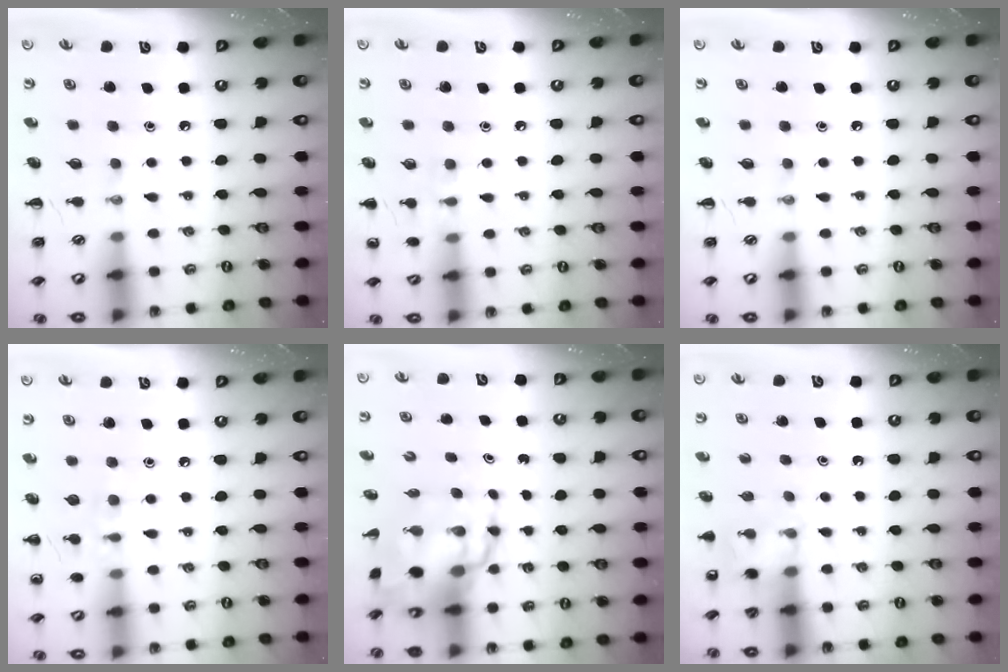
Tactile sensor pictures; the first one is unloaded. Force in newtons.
{"total": 6.3, "press": 6.0, "slide": 2.1}
{"total": 0.0}
{"total": 7.7, "press": 7.5, "slide": 1.9}
{"total": 10.5, "press": 10.1, "slide": 2.9}
{"total": 3.7, "press": 3.5, "slide": 1.1}